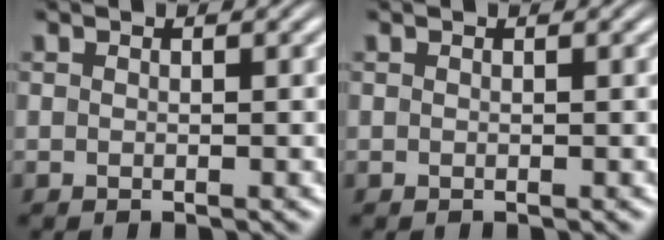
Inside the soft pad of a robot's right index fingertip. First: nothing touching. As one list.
[{"total": 0.0}]